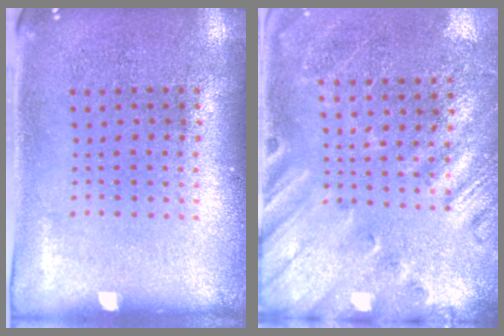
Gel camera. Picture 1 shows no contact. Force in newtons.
{"total": 2.4, "press": 2.0, "slide": 1.4}